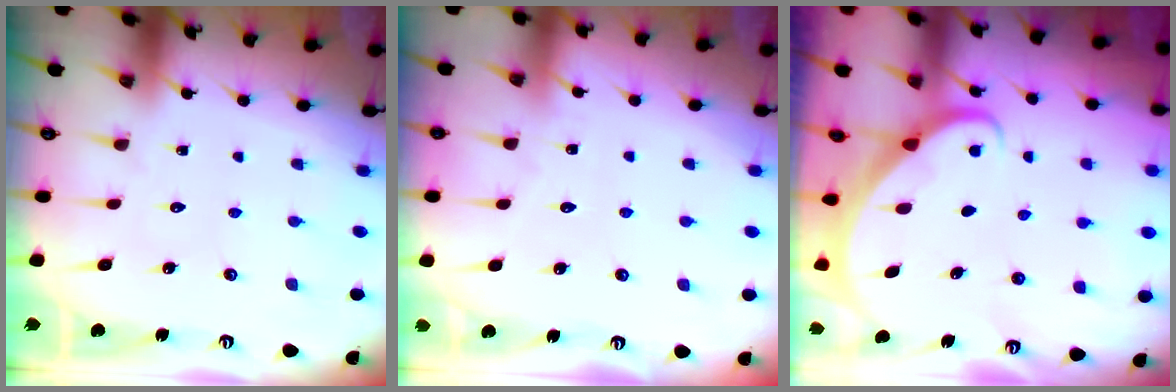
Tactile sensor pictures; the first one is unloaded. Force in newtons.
{"total": 3.3, "press": 3.3, "slide": 0.3}
{"total": 2.3, "press": 2.3, "slide": 0.1}